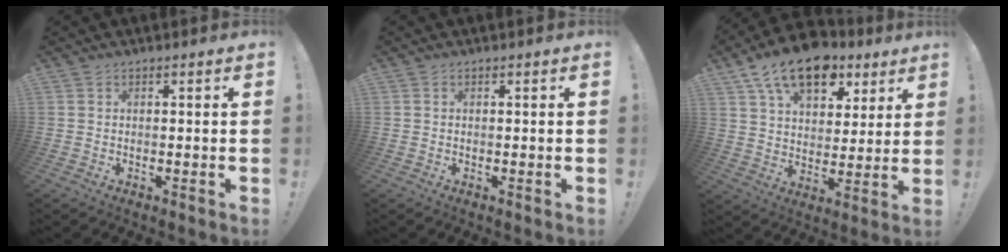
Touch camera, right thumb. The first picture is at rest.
{"total": 0.0}
{"total": 16.6, "force": [10.2, 9.4, 9.0], "torque": [-0.141, -0.057, 0.185]}